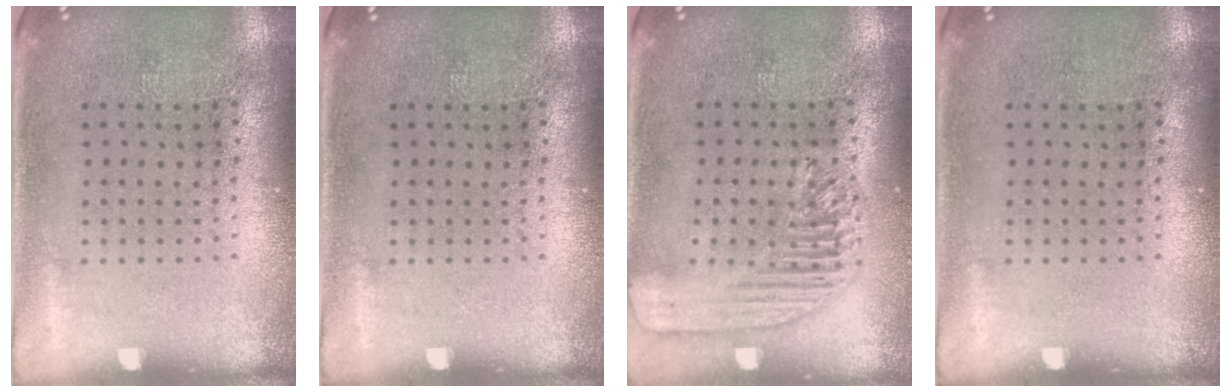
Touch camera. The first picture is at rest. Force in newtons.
{"total": 0.0}
{"total": 1.7, "press": 1.5, "slide": 0.7}
{"total": 0.0}